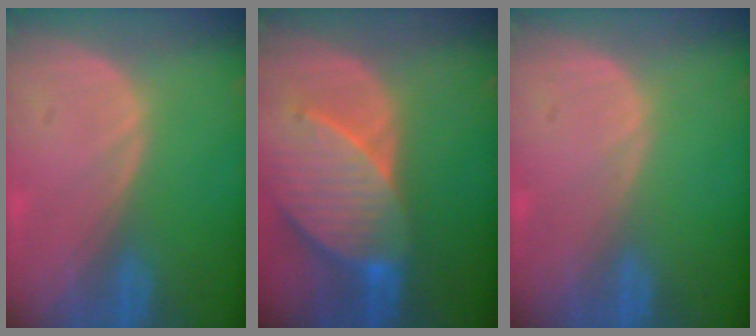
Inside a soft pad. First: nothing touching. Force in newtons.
{"total": 9.6, "press": 8.7, "slide": 4.0}
{"total": 0.0}